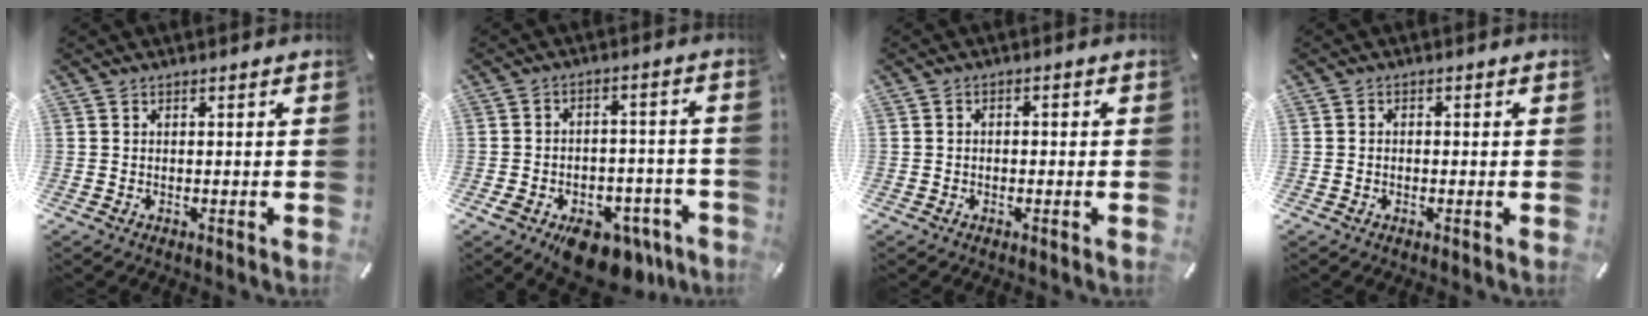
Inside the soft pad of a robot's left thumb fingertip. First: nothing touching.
{"total": 11.2, "force": [-6.4, 7.0, 6.0], "torque": [-0.063, 0.047, -0.098]}
{"total": 1.4, "force": [-0.8, 0.9, 0.7], "torque": [-0.014, 0.006, -0.017]}
{"total": 1.1, "force": [-0.5, 0.9, 0.4], "torque": [-0.007, 0.005, -0.012]}